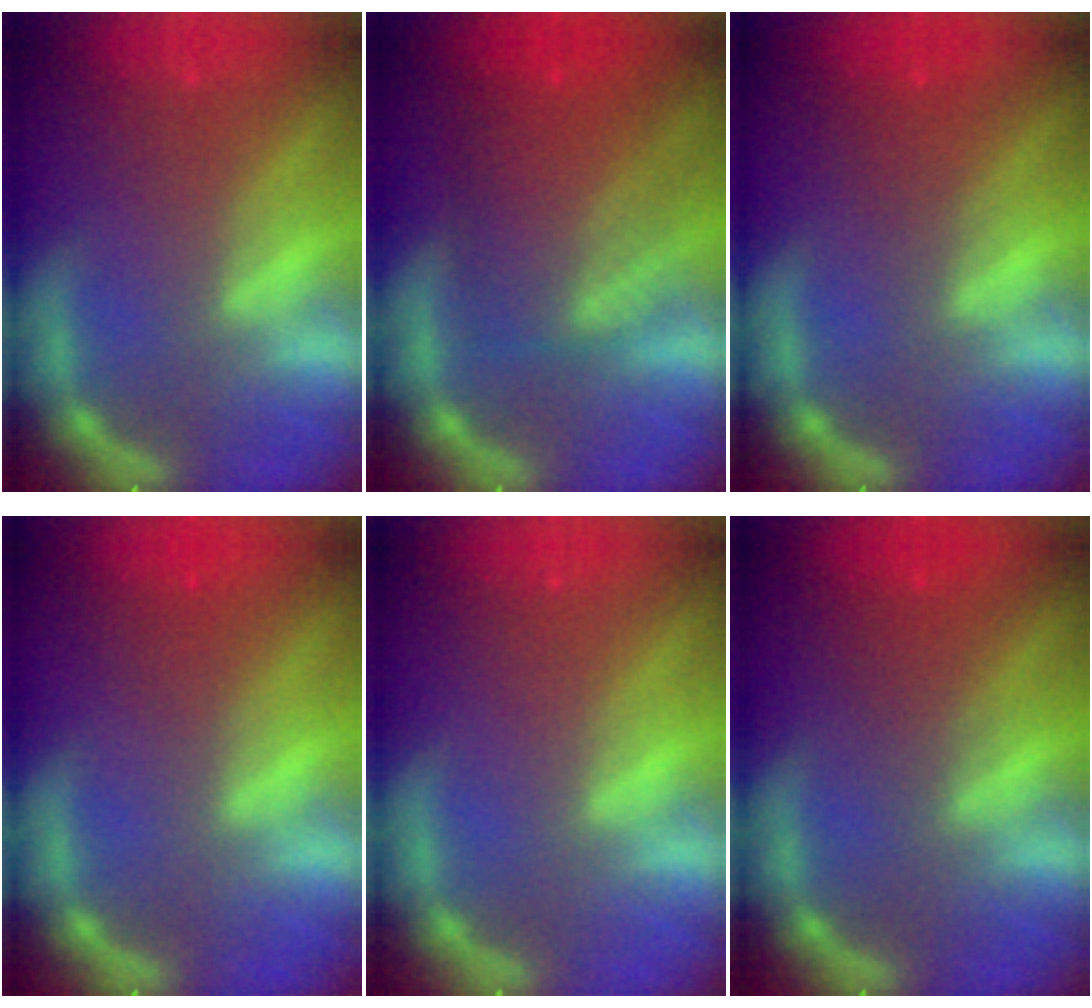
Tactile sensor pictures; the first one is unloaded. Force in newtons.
{"total": 8.1}
{"total": 1.5}
{"total": 0.9}
{"total": 0.0}
{"total": 2.0}